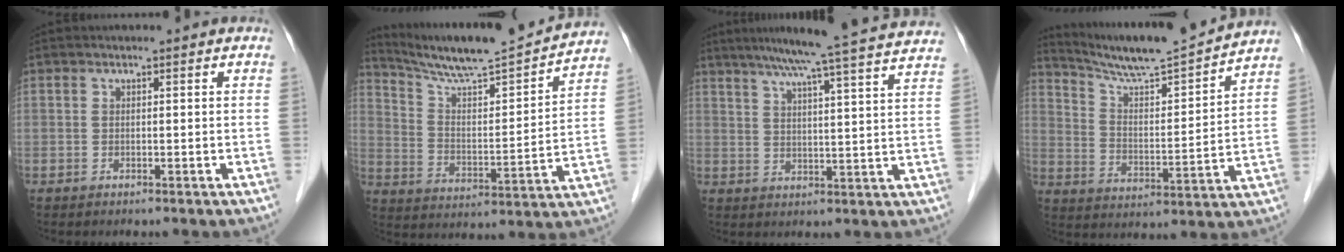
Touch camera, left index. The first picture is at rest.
{"total": 18.0, "force": [16.7, 0.1, 6.7], "torque": [-0.115, -0.013, 0.260]}
{"total": 19.7, "force": [17.4, -1.5, 9.1], "torque": [-0.153, -0.015, 0.219]}
{"total": 15.5, "force": [14.6, -0.7, 5.3], "torque": [-0.099, -0.008, 0.232]}